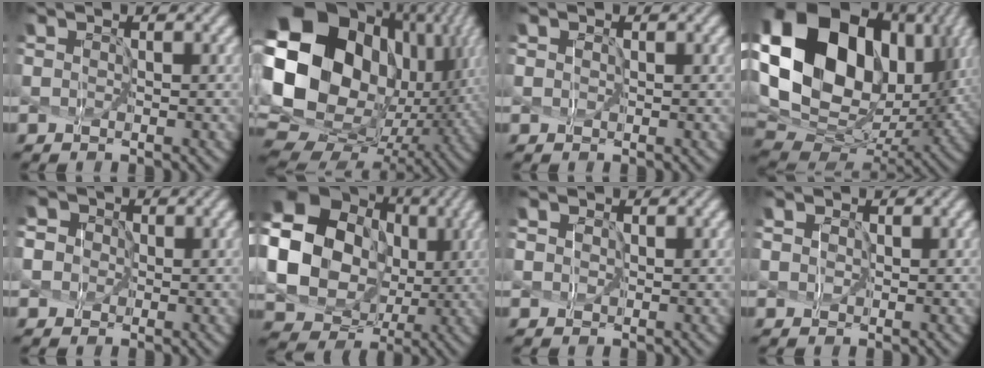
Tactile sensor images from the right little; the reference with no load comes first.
{"total": 22.3, "force": [3.8, 17.1, 13.9], "torque": [-0.324, -0.012, 0.090]}
{"total": 1.5, "force": [0.7, 1.2, 0.7], "torque": [-0.002, 0.017, -0.004]}
{"total": 20.4, "force": [6.0, 14.5, 13.1], "torque": [-0.304, 0.002, 0.148]}
{"total": 4.8, "force": [0.7, 4.5, 1.6], "torque": [-0.040, 0.039, -0.010]}
{"total": 20.7, "force": [2.4, 18.6, 8.8], "torque": [-0.236, 0.023, 0.016]}
{"total": 2.6, "force": [1.1, 1.9, 1.2], "torque": [-0.013, 0.024, 0.002]}
{"total": 2.9, "force": [1.3, 2.2, 1.4], "torque": [-0.017, 0.025, 0.005]}